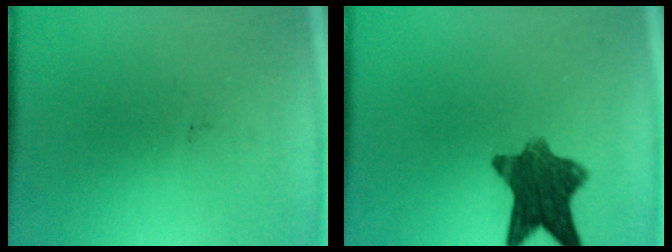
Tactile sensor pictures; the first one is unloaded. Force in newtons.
{"total": 9.5}